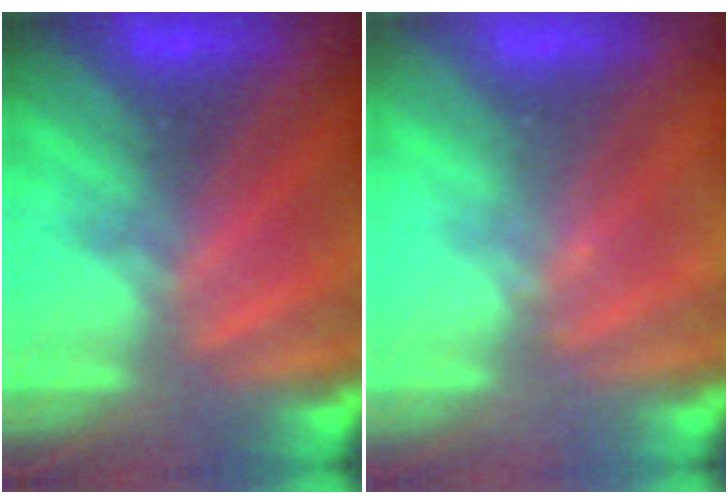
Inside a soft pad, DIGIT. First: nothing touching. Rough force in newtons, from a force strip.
{"total": 2.1}